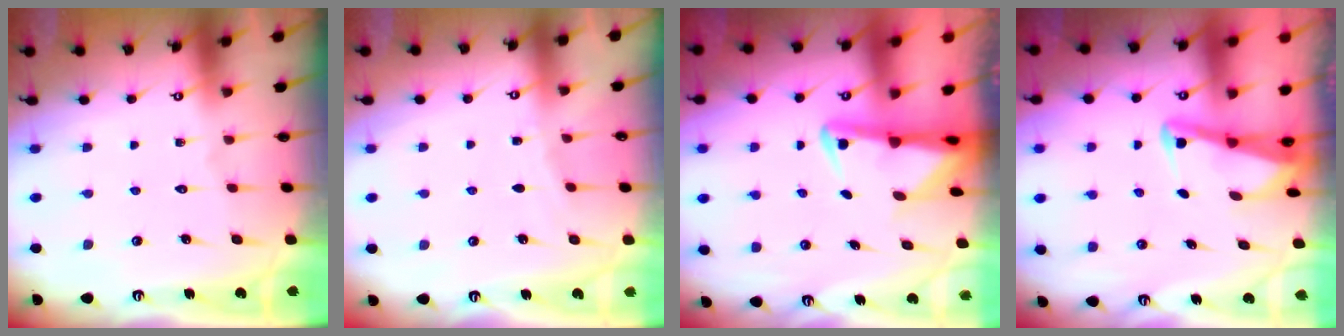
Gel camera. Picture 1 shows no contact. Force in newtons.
{"total": 1.8, "press": 1.8, "slide": 0.3}
{"total": 3.8, "press": 3.7, "slide": 0.7}
{"total": 3.1, "press": 3.1, "slide": 0.3}